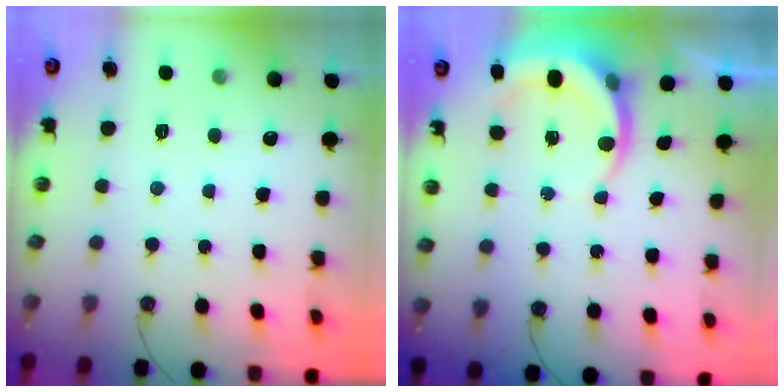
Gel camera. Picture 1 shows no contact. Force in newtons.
{"total": 6.1, "press": 6.0, "slide": 0.8}